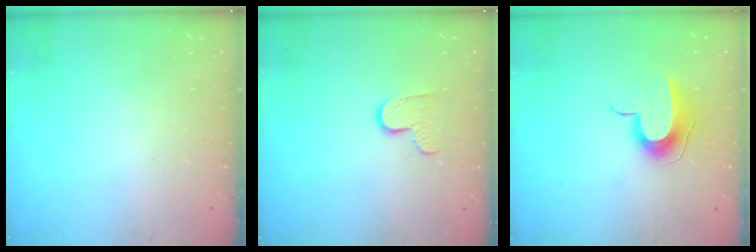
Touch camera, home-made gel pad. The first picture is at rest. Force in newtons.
{"total": 7.2, "press": 7.2, "slide": 0.4}
{"total": 9.0, "press": 9.0, "slide": 0.5}